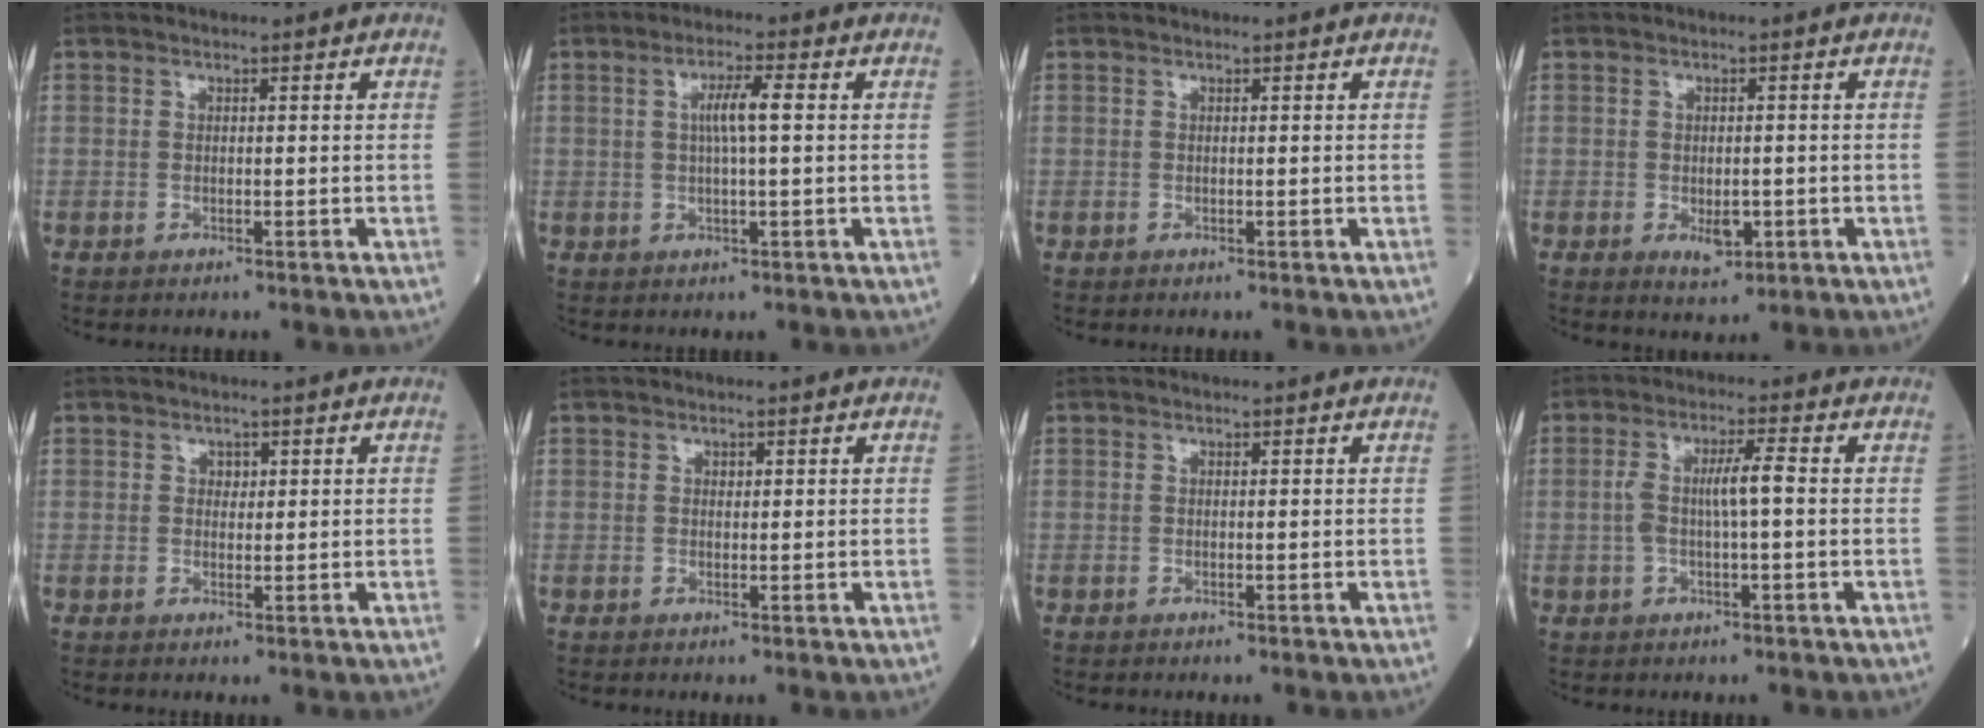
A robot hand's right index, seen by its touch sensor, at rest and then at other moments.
{"total": 4.3, "force": [0.6, 0.1, 4.3], "torque": [-0.078, 0.005, 0.010]}
{"total": 0.0}
{"total": 6.0, "force": [-1.8, 3.6, 4.4], "torque": [-0.058, -0.004, -0.013]}
{"total": 1.2, "force": [0.5, 0.9, 0.6], "torque": [-0.004, -0.001, 0.005]}
{"total": 0.5, "force": [0.2, 0.4, 0.2], "torque": [-0.001, -0.001, 0.003]}
{"total": 0.0}
{"total": 4.9, "force": [-0.1, 0.5, 4.9], "torque": [-0.099, 0.014, 0.000]}